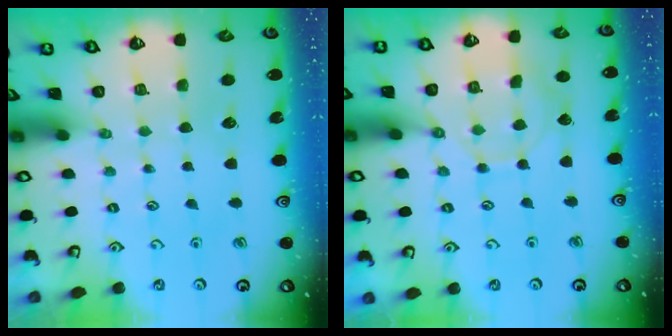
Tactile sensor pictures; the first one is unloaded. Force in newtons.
{"total": 8.2, "press": 8.1, "slide": 1.0}